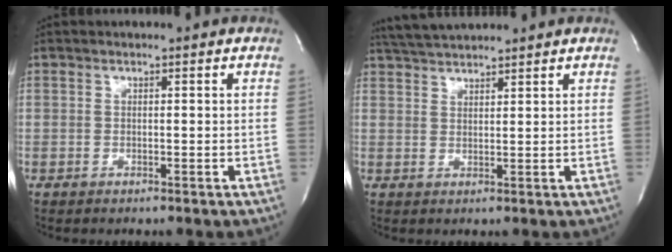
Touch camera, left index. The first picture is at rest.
{"total": 5.9, "force": [5.6, 0.2, 1.9], "torque": [-0.041, 0.032, 0.103]}